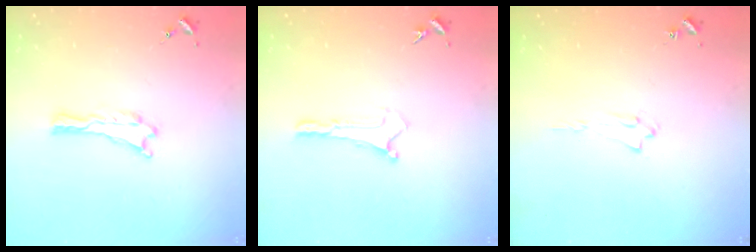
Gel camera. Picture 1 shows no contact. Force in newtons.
{"total": 0.0}
{"total": 1.7, "press": 1.6, "slide": 0.2}